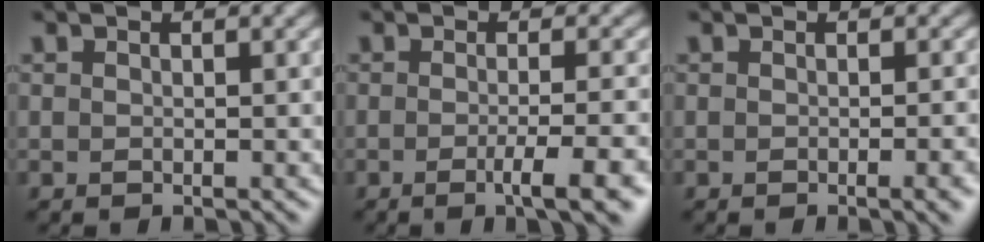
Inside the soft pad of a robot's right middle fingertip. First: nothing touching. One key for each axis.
{"total": 4.7, "fx": -1.5, "fy": 1.0, "fz": 4.4, "tx": -0.056, "ty": -0.005, "tz": -0.025}
{"total": 2.7, "fx": -0.7, "fy": 0.8, "fz": 2.4, "tx": -0.022, "ty": -0.002, "tz": -0.010}